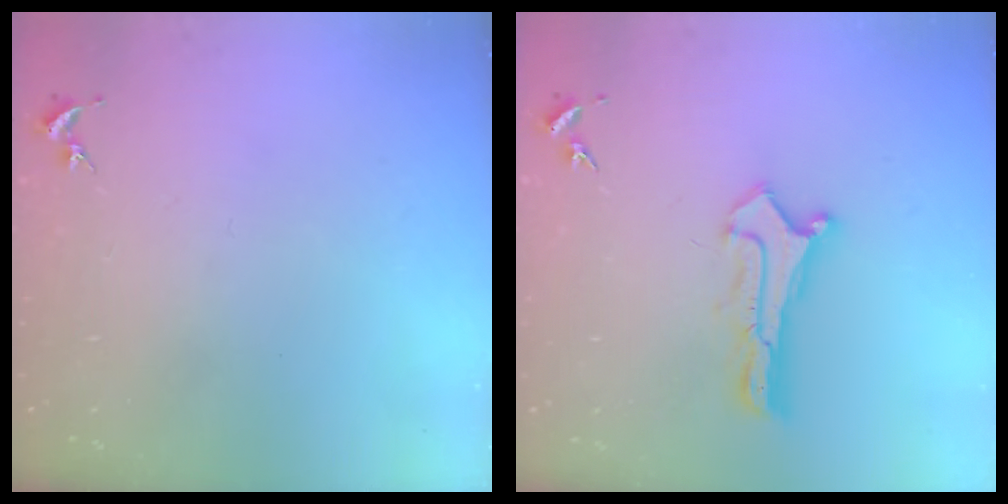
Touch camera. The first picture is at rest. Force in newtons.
{"total": 0.8, "press": 0.8, "slide": 0.0}